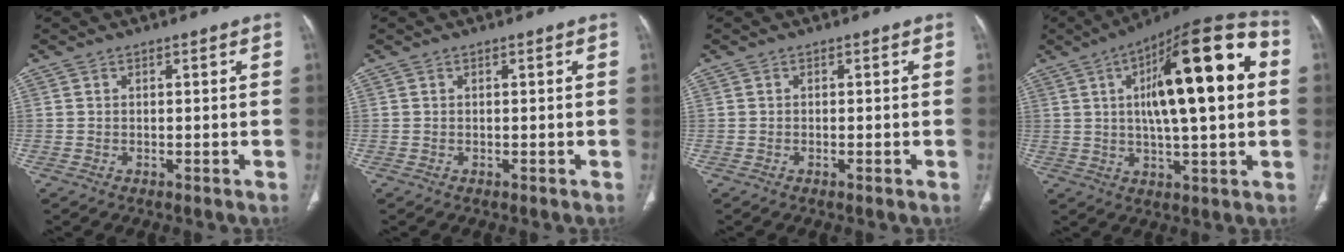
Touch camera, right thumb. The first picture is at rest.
{"total": 0.0}
{"total": 0.7, "force": [-0.3, 0.1, 0.6], "torque": [-0.015, -0.001, -0.004]}
{"total": 22.9, "force": [4.0, 6.8, 21.5], "torque": [-0.309, 0.023, 0.053]}